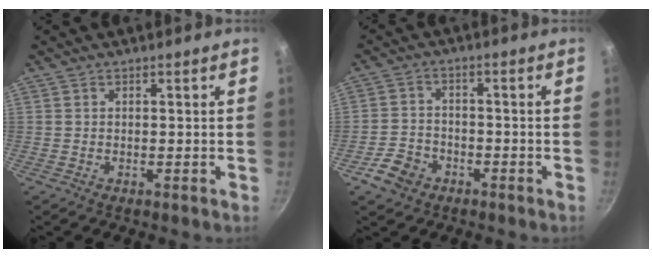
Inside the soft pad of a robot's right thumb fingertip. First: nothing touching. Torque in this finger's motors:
{"motor_torque": [0.55, -0.10, 0.35, -0.22, 0.00]}